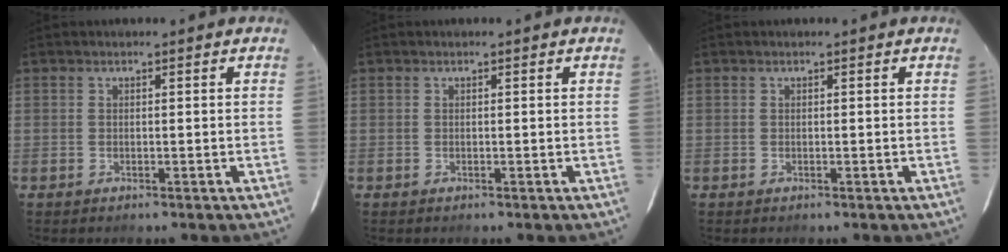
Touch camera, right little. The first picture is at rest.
{"total": 0.0}
{"total": 0.0}